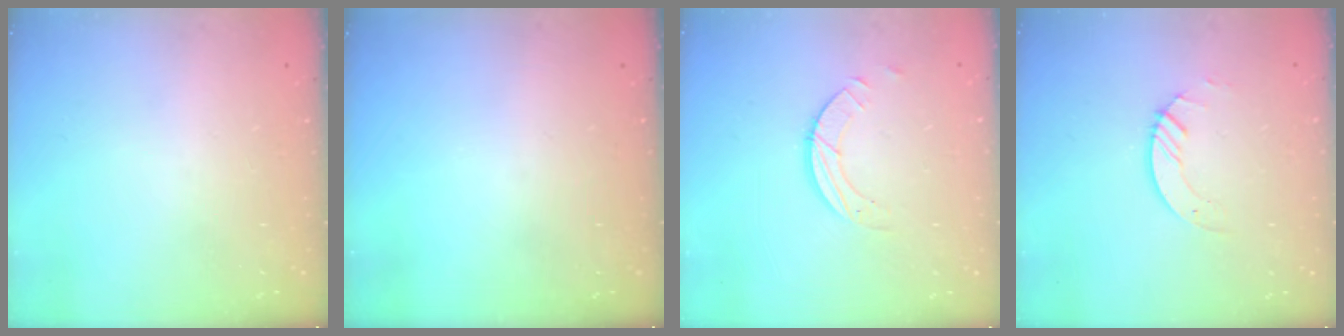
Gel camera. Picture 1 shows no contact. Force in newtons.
{"total": 0.0}
{"total": 3.9, "press": 3.9, "slide": 0.4}
{"total": 2.8, "press": 2.8, "slide": 0.3}